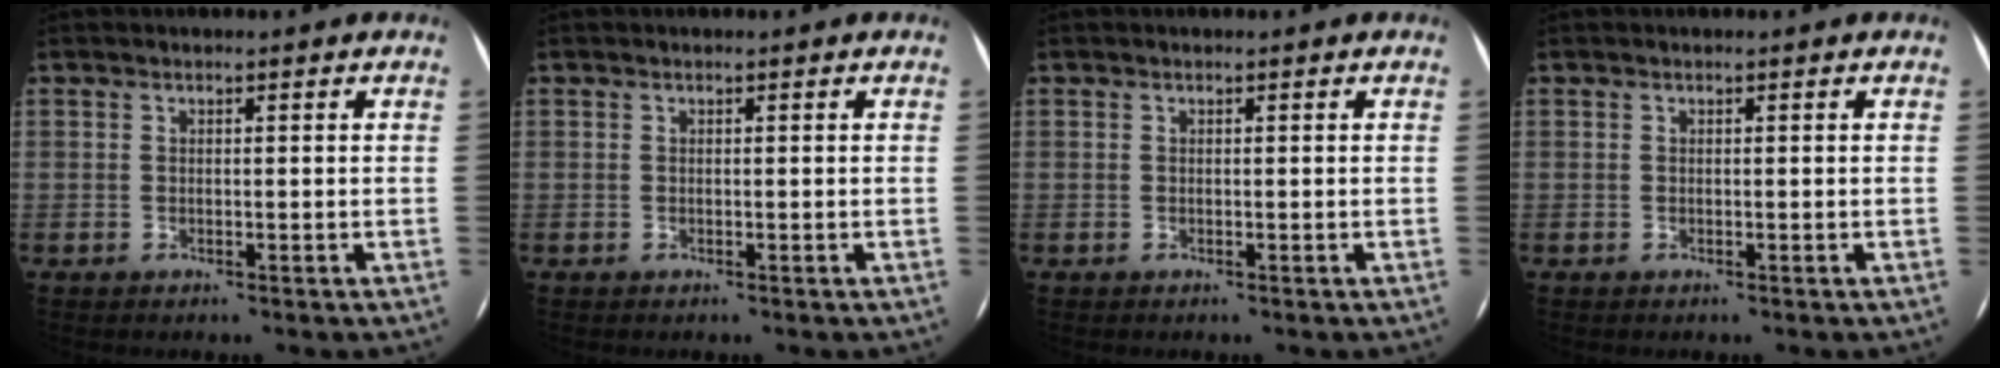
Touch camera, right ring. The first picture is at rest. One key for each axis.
{"total": 0.0}
{"total": 0.0}
{"total": 0.0}